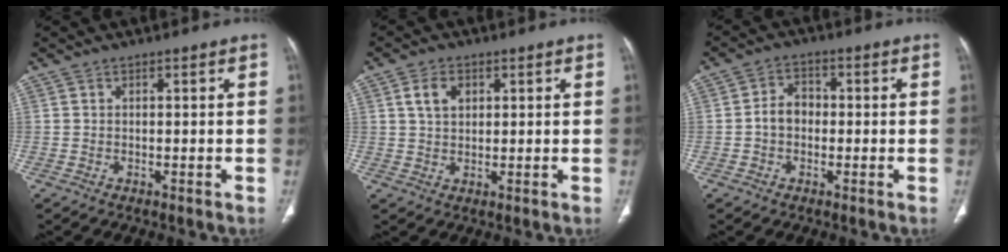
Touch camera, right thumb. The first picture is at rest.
{"total": 4.5, "force": [1.6, 3.1, 2.9], "torque": [-0.044, -0.002, 0.029]}
{"total": 4.6, "force": [-0.6, 3.6, 2.8], "torque": [-0.034, 0.017, -0.019]}